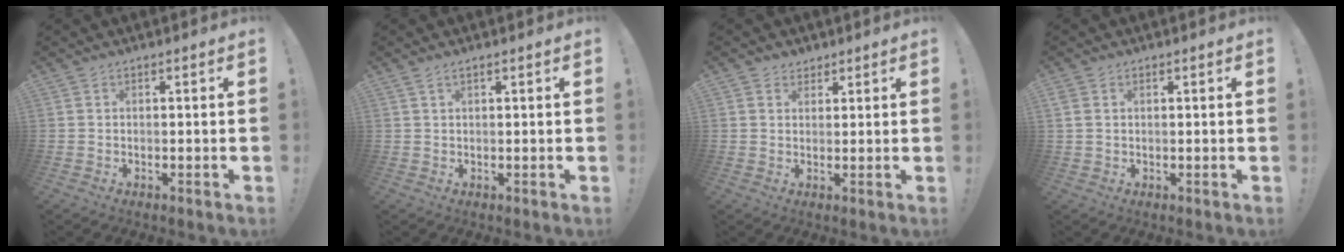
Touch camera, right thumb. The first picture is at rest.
{"total": 1.5, "force": [1.0, 0.4, 1.1], "torque": [-0.030, 0.003, 0.020]}
{"total": 3.0, "force": [1.9, 2.3, 0.5], "torque": [0.007, -0.011, 0.032]}
{"total": 1.8, "force": [0.8, 1.3, 0.9], "torque": [-0.026, 0.007, 0.016]}